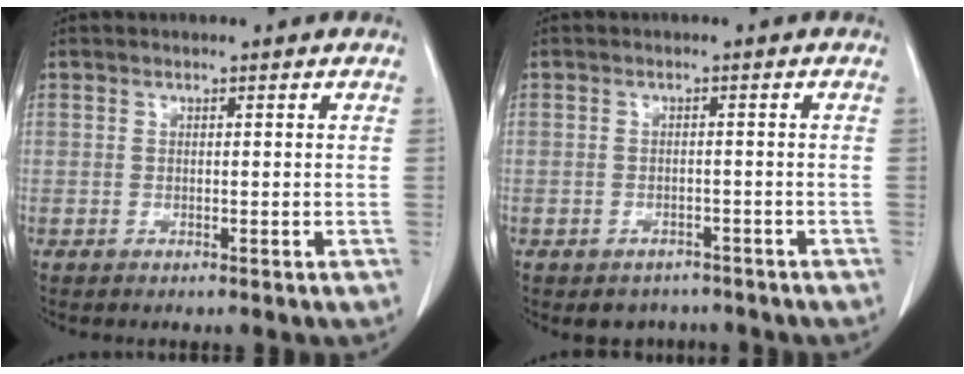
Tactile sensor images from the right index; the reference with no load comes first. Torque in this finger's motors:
{"motor_torque": [0.34, -0.29, 0.09, 0.01]}